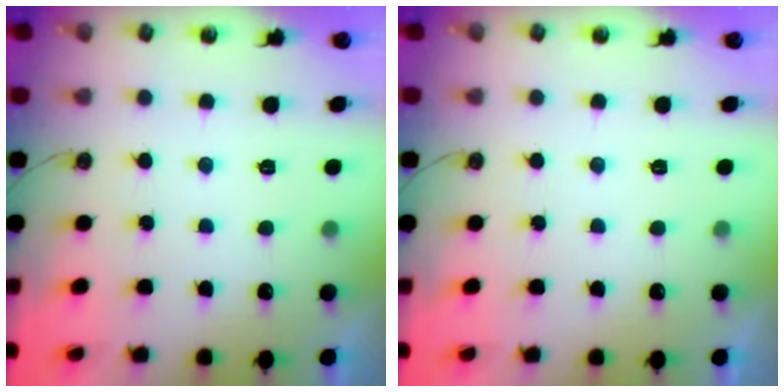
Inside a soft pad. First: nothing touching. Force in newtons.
{"total": 0.0}